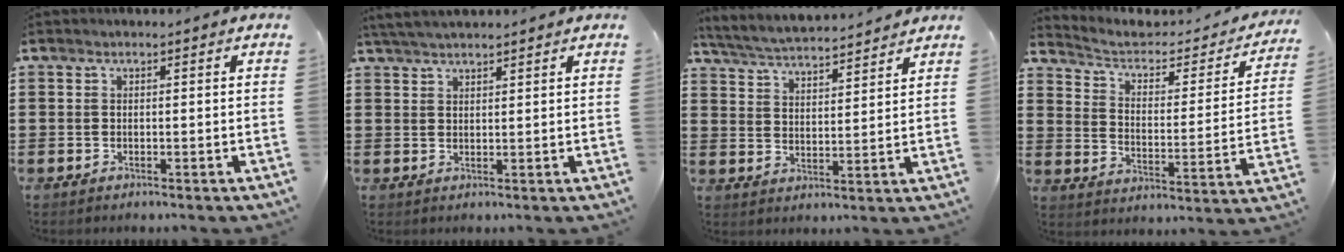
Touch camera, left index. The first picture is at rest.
{"total": 2.8, "force": [2.5, 0.2, 1.0], "torque": [-0.025, 0.002, 0.049]}
{"total": 4.4, "force": [4.3, 0.0, 0.8], "torque": [-0.038, -0.028, 0.072]}
{"total": 3.7, "force": [2.8, 1.5, 2.0], "torque": [-0.056, -0.024, 0.039]}